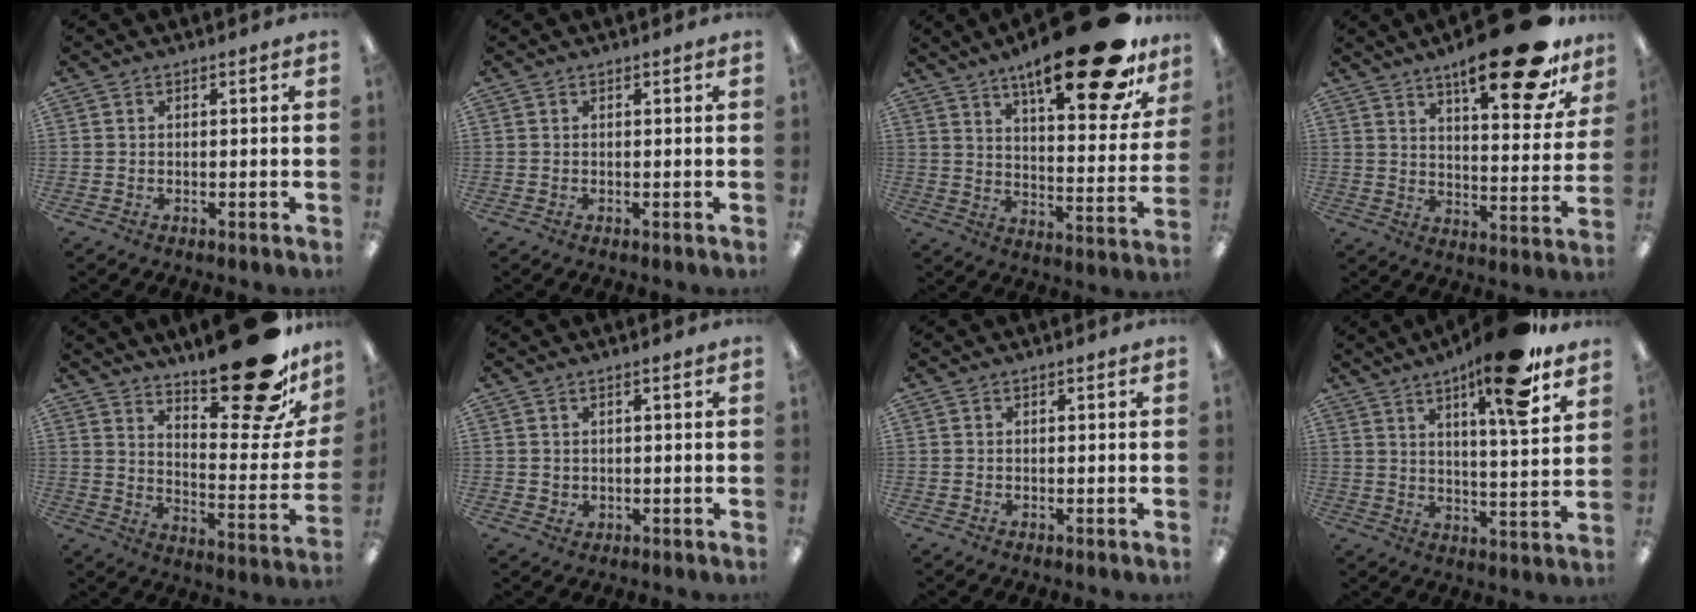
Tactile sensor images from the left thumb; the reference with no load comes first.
{"total": 0.0}
{"total": 23.4, "force": [16.0, 6.6, 15.8], "torque": [-0.231, -0.099, 0.254]}
{"total": 20.4, "force": [13.7, 6.2, 13.7], "torque": [-0.198, -0.080, 0.218]}
{"total": 24.1, "force": [17.5, 7.5, 14.8], "torque": [-0.178, -0.131, 0.282]}
{"total": 1.4, "force": [0.9, 1.0, 0.4], "torque": [-0.009, 0.003, 0.015]}
{"total": 0.0}
{"total": 15.5, "force": [10.2, 2.9, 11.3], "torque": [-0.168, -0.053, 0.155]}